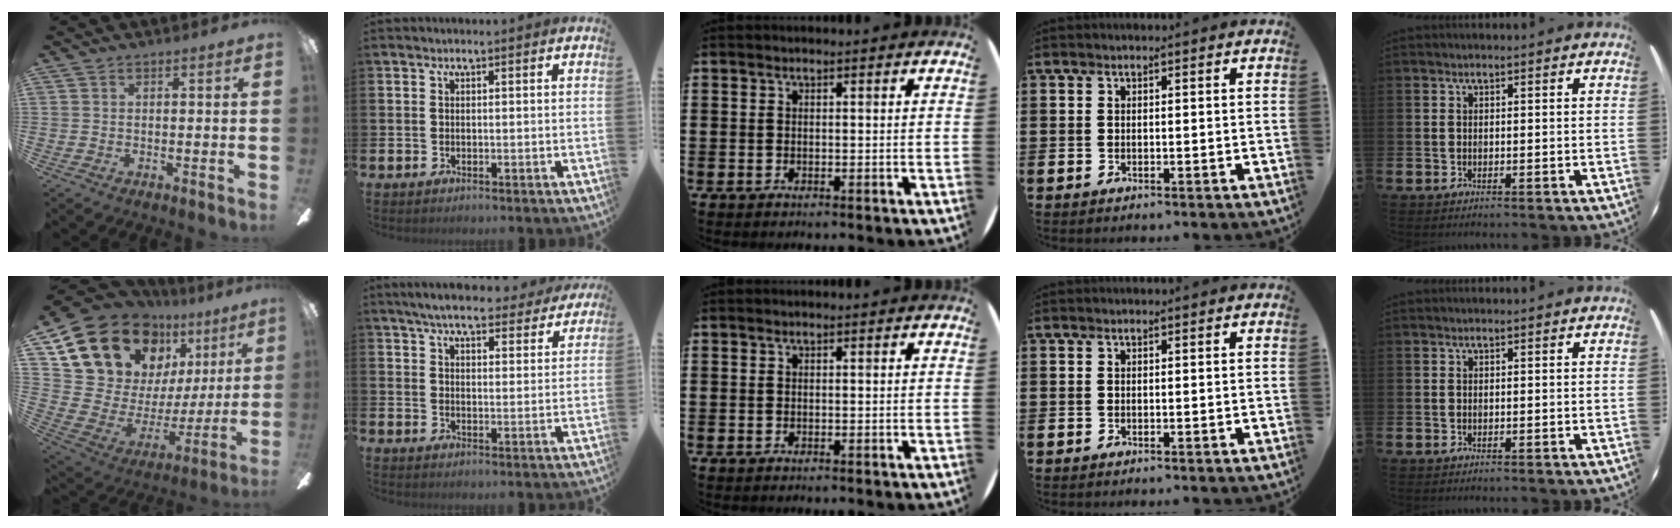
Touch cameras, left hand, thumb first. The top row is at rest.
{"thumb": {"total": 19.5, "force": [13.5, 11.6, 7.8], "torque": [-0.158, -0.089, 0.264]}, "index": {"total": 6.7, "force": [6.3, 1.1, 2.0], "torque": [-0.045, -0.033, 0.108]}}